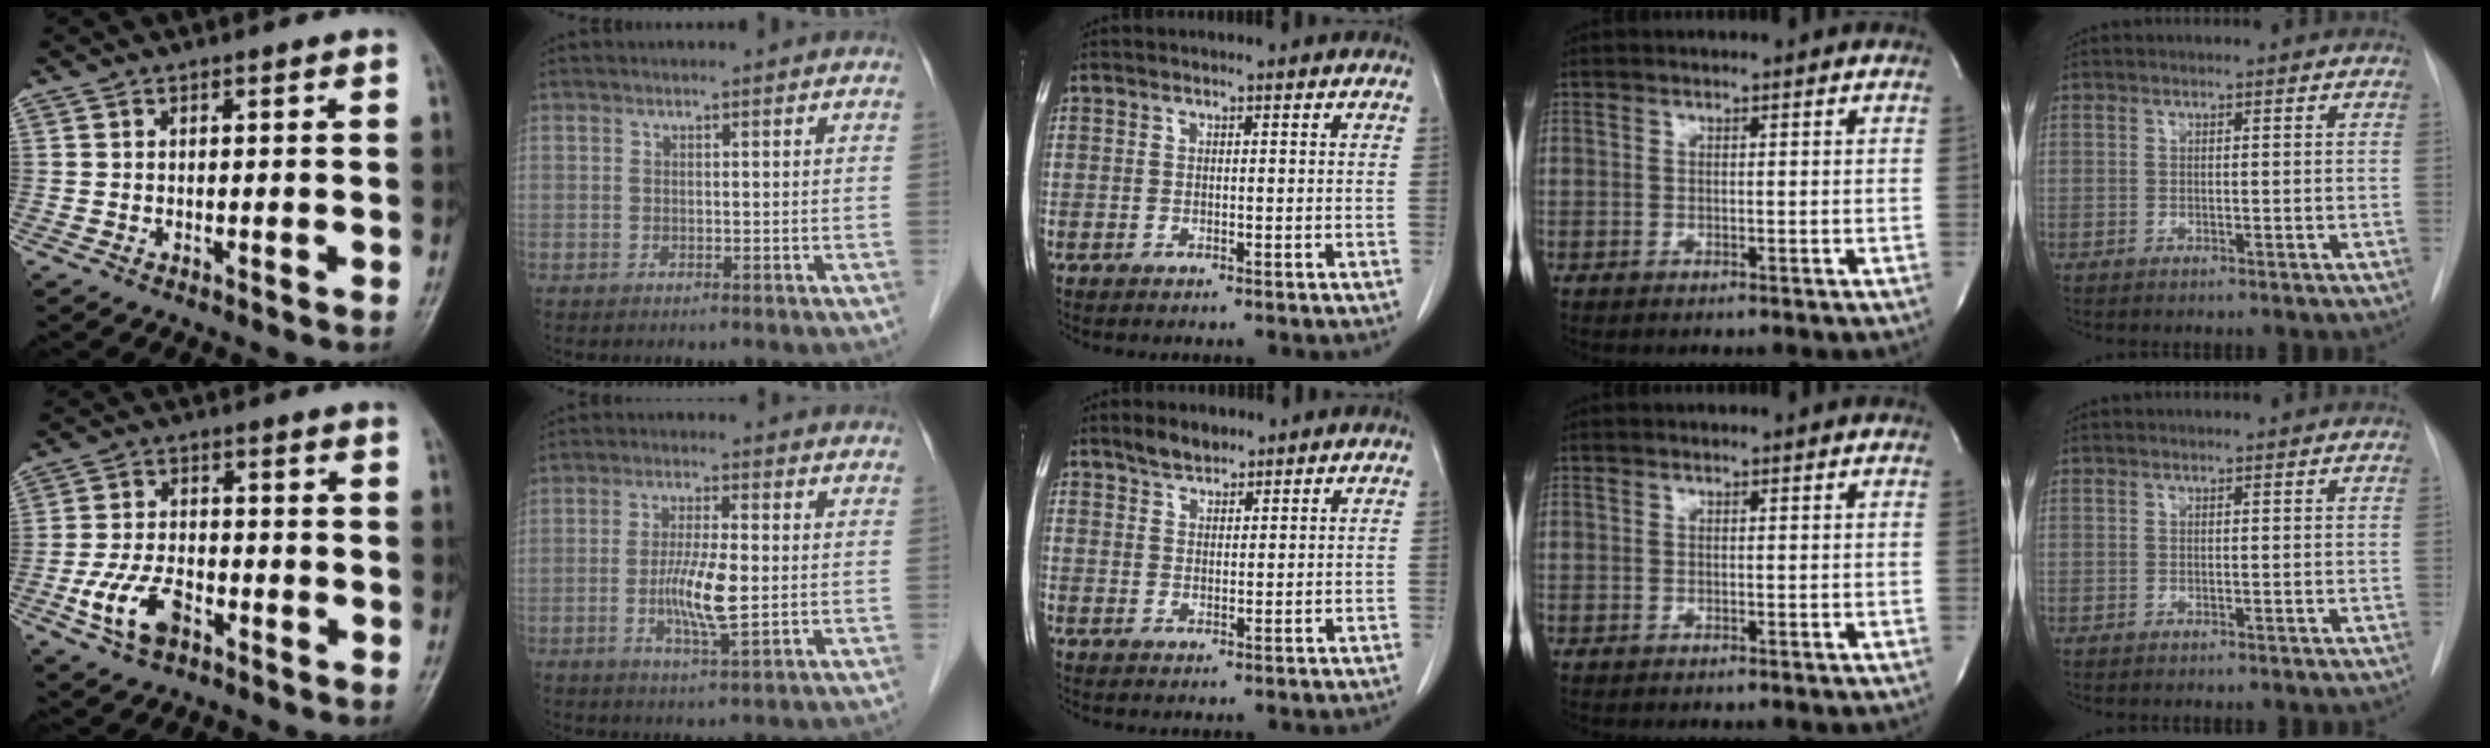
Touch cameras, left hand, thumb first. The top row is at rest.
{"thumb": {"total": 8.9, "force": [-4.3, 5.0, 6.0], "torque": [-0.117, 0.022, -0.079]}, "index": {"total": 6.9, "force": [-0.9, 1.0, 6.8], "torque": [-0.130, -0.012, -0.017]}, "middle": {"total": 3.2, "force": [2.7, 1.2, 1.0], "torque": [-0.021, 0.002, 0.048]}}